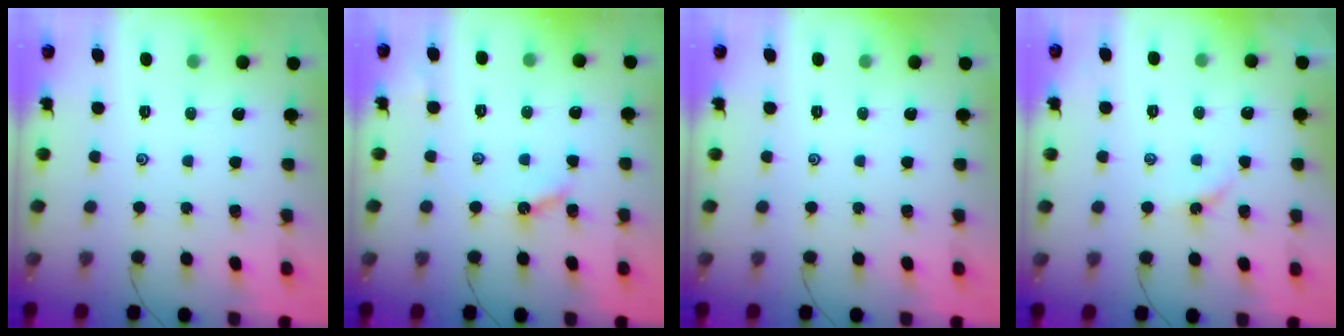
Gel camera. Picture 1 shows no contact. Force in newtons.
{"total": 6.3, "press": 6.3, "slide": 0.1}
{"total": 0.0}
{"total": 2.7, "press": 2.7, "slide": 0.5}